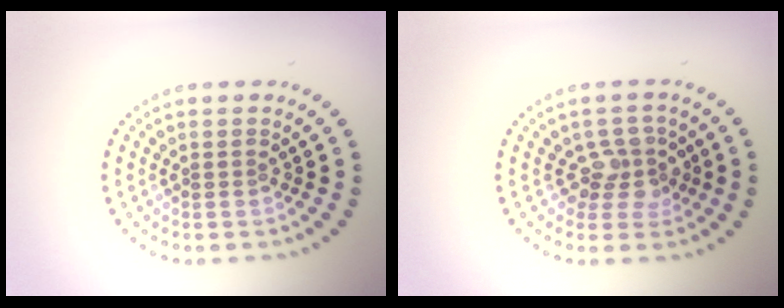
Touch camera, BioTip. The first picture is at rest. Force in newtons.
{"total": 2.9, "press": 2.6, "slide": 1.3}